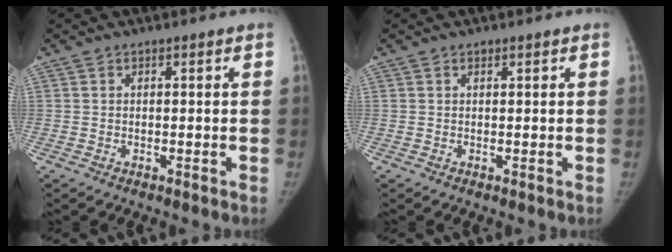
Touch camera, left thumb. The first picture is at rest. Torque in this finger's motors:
{"motor_torque": [0.57, 0.04, 0.42, -0.37, -0.02]}